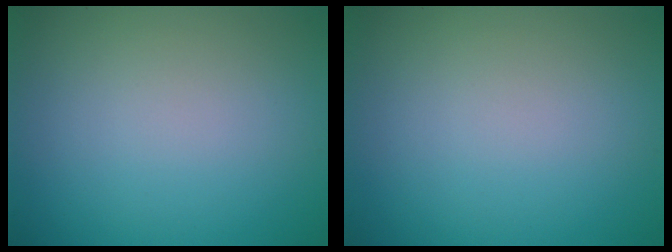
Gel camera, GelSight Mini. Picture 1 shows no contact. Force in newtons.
{"total": 0.0}